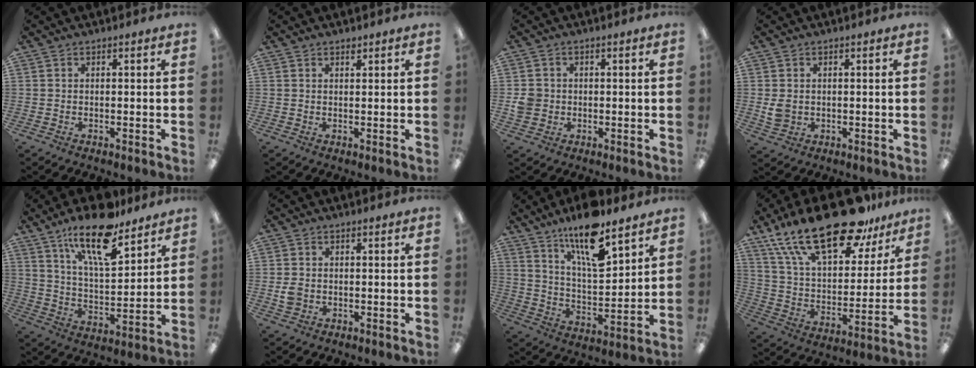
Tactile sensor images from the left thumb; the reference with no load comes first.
{"total": 1.2, "force": [1.0, 0.4, 0.5], "torque": [-0.003, -0.003, 0.017]}
{"total": 3.8, "force": [-0.2, 3.7, 0.9], "torque": [-0.012, 0.006, -0.003]}
{"total": 3.7, "force": [0.5, 3.1, 2.0], "torque": [-0.022, -0.001, 0.009]}
{"total": 18.5, "force": [12.8, 6.3, 11.8], "torque": [-0.196, -0.072, 0.214]}
{"total": 3.0, "force": [-0.4, 2.4, 1.7], "torque": [-0.023, 0.003, -0.008]}
{"total": 16.2, "force": [11.7, 4.6, 10.2], "torque": [-0.177, -0.065, 0.194]}
{"total": 26.4, "force": [18.1, 10.4, 16.1], "torque": [-0.279, -0.109, 0.309]}